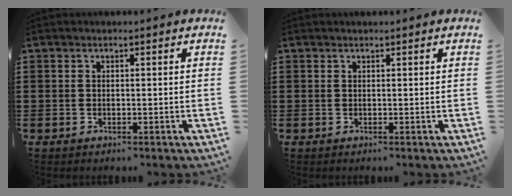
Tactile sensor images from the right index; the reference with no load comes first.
{"total": 0.0}